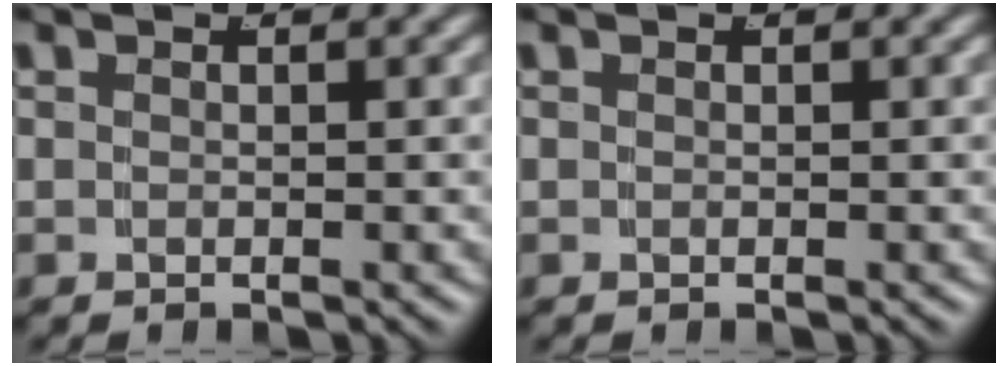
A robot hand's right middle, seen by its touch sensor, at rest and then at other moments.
{"total": 0.0}